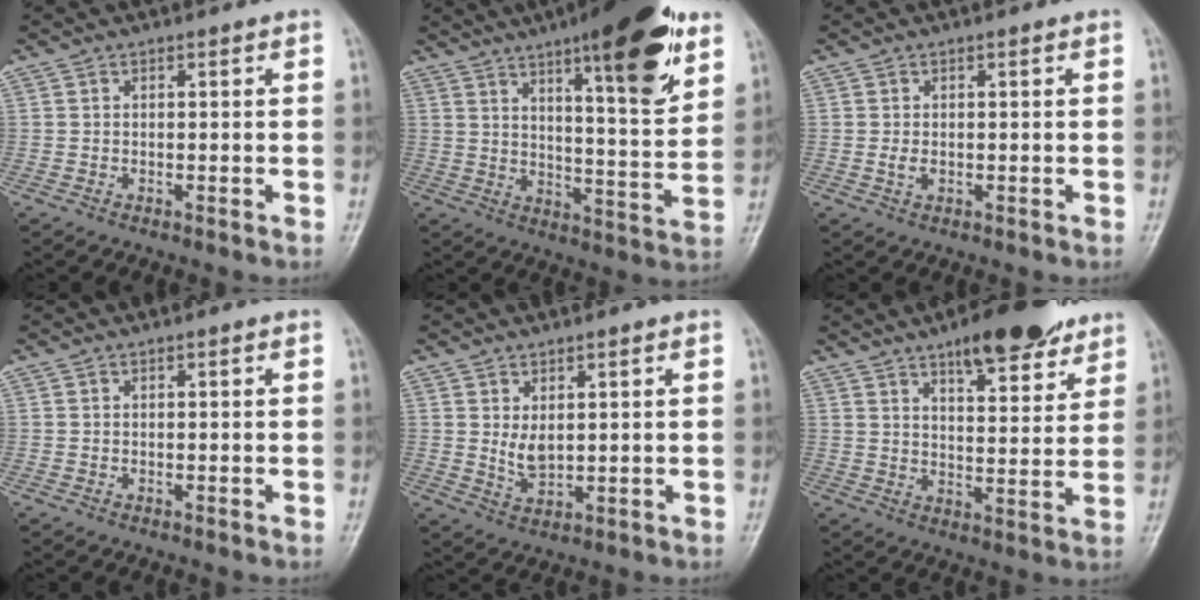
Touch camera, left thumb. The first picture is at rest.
{"total": 19.7, "force": [11.4, 4.6, 15.4], "torque": [-0.193, -0.058, 0.167]}
{"total": 1.7, "force": [0.0, 1.0, 1.4], "torque": [-0.025, -0.002, -0.002]}
{"total": 0.0}
{"total": 4.0, "force": [1.2, 2.1, 3.2], "torque": [-0.050, -0.018, 0.029]}
{"total": 13.5, "force": [9.2, 4.7, 8.7], "torque": [-0.087, -0.045, 0.135]}